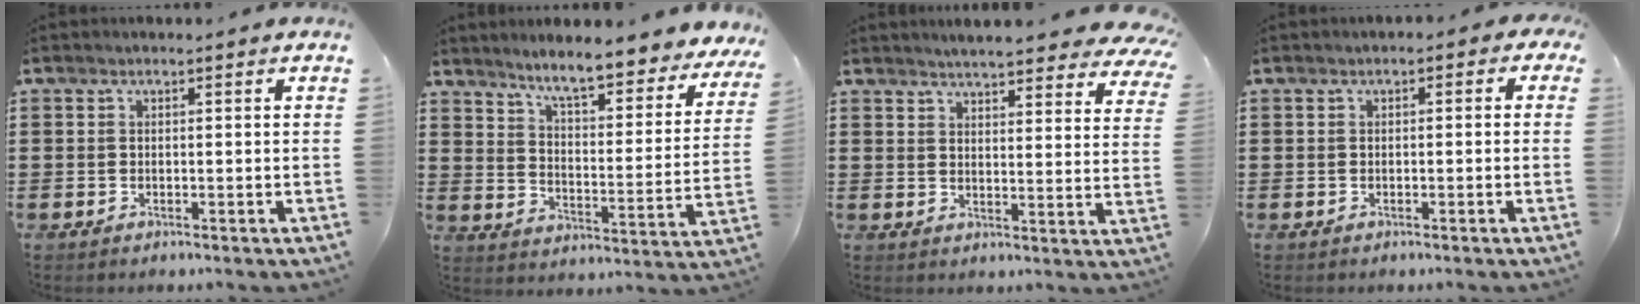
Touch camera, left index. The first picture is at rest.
{"total": 6.8, "force": [6.0, -0.3, 3.0], "torque": [-0.076, -0.051, 0.097]}
{"total": 5.2, "force": [5.0, -0.2, 1.5], "torque": [-0.040, -0.027, 0.087]}
{"total": 1.0, "force": [-0.5, 0.7, 0.5], "torque": [-0.014, 0.004, -0.012]}